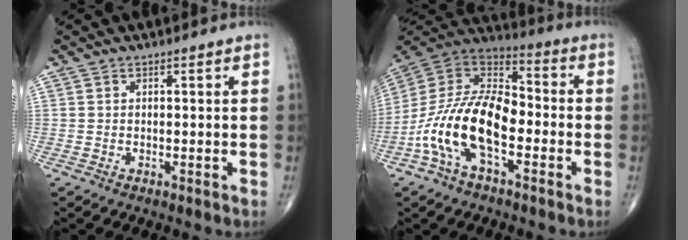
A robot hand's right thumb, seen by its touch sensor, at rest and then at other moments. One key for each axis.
{"total": 18.2, "fx": -5.3, "fy": 9.4, "fz": 14.7, "tx": -0.272, "ty": 0.051, "tz": -0.101}